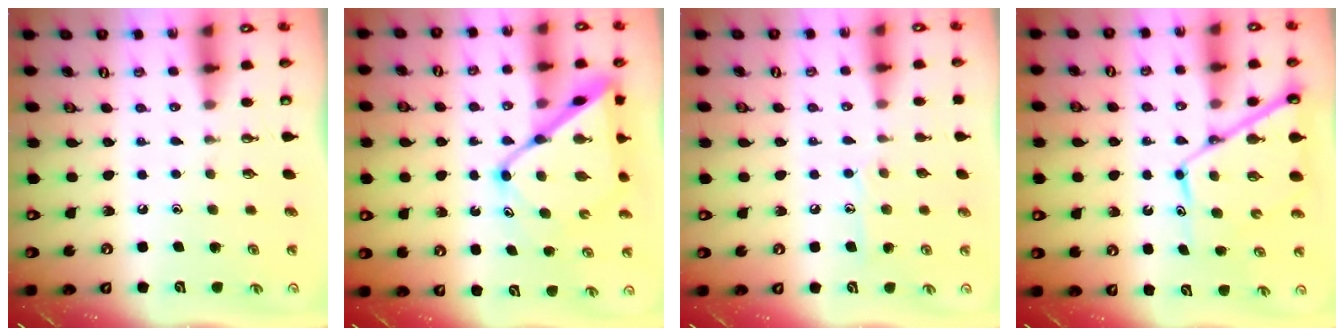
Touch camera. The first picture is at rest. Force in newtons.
{"total": 15.6, "press": 15.5, "slide": 1.5}
{"total": 7.4, "press": 7.4, "slide": 0.2}
{"total": 11.5, "press": 11.5, "slide": 1.1}